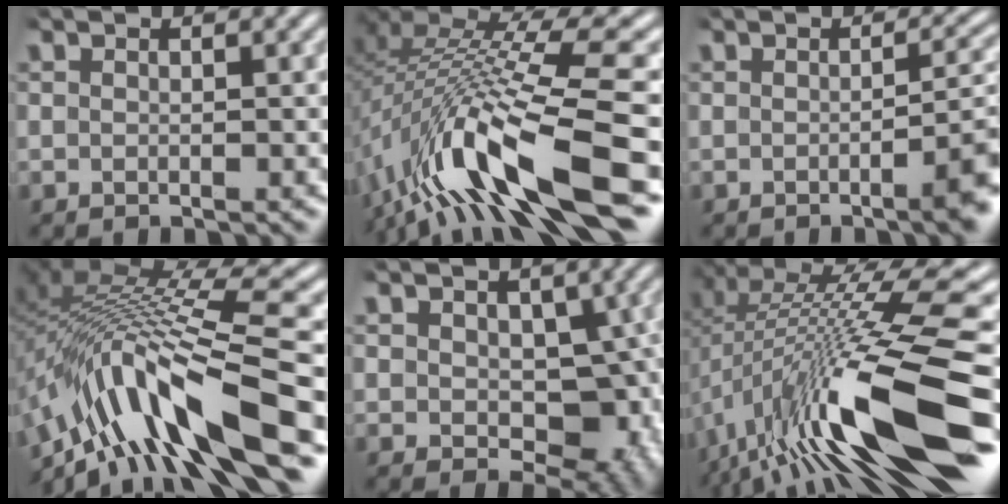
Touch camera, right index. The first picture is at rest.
{"total": 9.2, "force": [-3.2, 3.0, 8.1], "torque": [-0.155, -0.019, -0.033]}
{"total": 4.0, "force": [-1.3, 0.8, 3.7], "torque": [-0.033, 0.007, -0.027]}
{"total": 11.7, "force": [-3.5, 5.9, 9.5], "torque": [-0.192, -0.027, -0.039]}
{"total": 5.2, "force": [-0.5, 3.7, 3.6], "torque": [-0.058, -0.044, 0.018]}
{"total": 13.0, "force": [-1.9, 4.4, 12.0], "torque": [-0.199, -0.012, -0.008]}